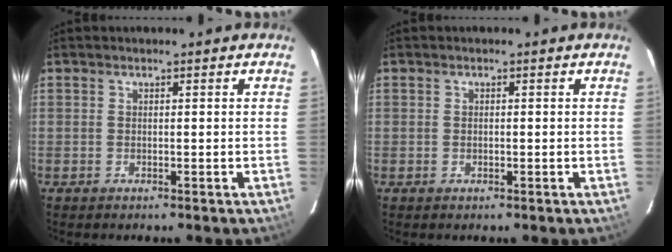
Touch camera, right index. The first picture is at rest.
{"total": 0.6, "force": [-0.1, 0.5, 0.4], "torque": [-0.007, 0.002, -0.001]}